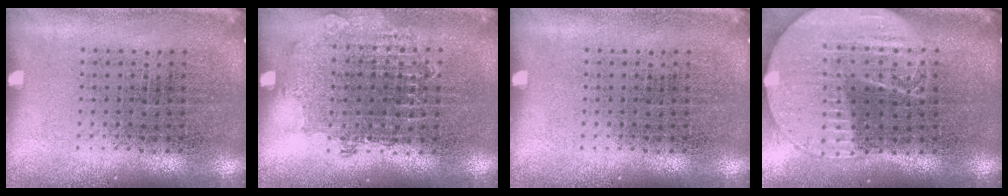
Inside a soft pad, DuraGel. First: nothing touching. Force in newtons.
{"total": 0.8, "press": 0.7, "slide": 0.2}
{"total": 0.0}
{"total": 2.1, "press": 1.8, "slide": 1.1}